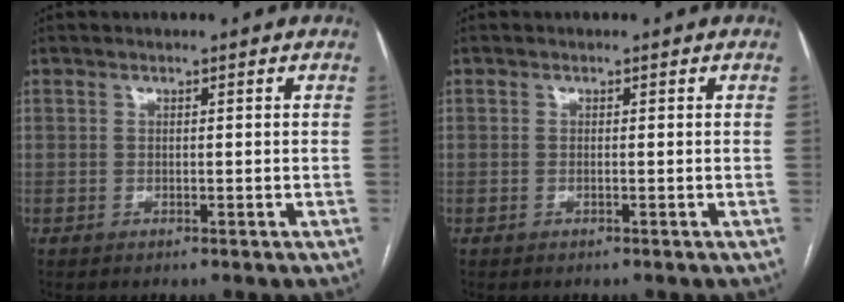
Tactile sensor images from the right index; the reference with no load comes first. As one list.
[{"total": 0.0}]